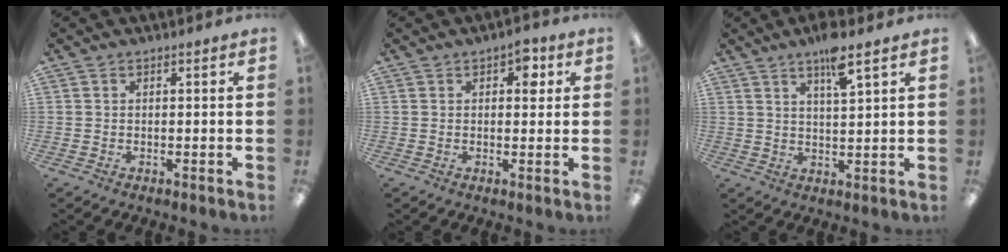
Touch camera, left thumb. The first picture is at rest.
{"total": 4.7, "force": [1.7, 2.6, 3.4], "torque": [-0.031, -0.007, 0.021]}
{"total": 7.0, "force": [4.8, 1.1, 5.0], "torque": [-0.087, -0.018, 0.077]}